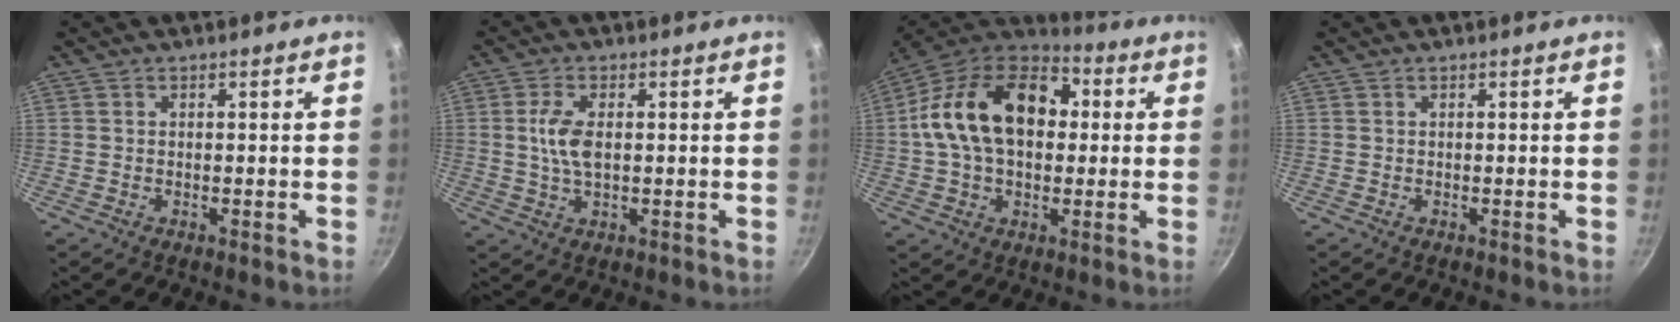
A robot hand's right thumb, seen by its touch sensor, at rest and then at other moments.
{"total": 5.9, "force": [0.6, 2.9, 5.1], "torque": [-0.109, -0.001, 0.010]}
{"total": 21.5, "force": [2.6, 13.8, 16.2], "torque": [-0.278, 0.028, 0.034]}
{"total": 0.0}